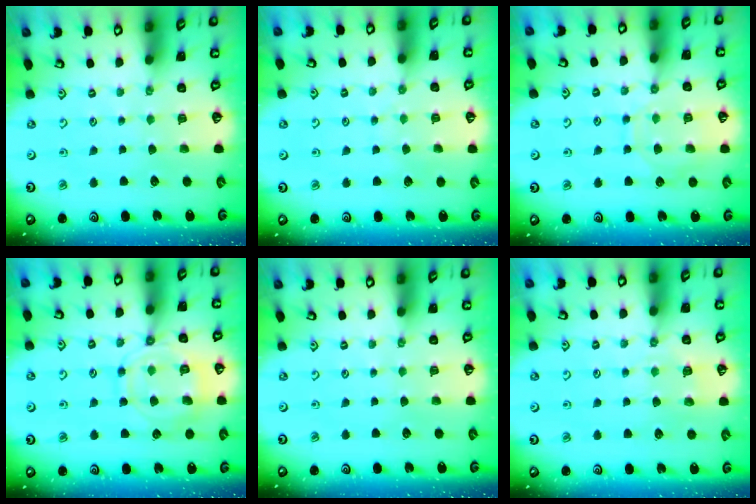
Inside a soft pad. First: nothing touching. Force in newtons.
{"total": 3.8, "press": 3.7, "slide": 0.3}
{"total": 10.3, "press": 10.2, "slide": 0.9}
{"total": 12.3, "press": 12.2, "slide": 1.4}
{"total": 0.0}
{"total": 4.0, "press": 3.9, "slide": 0.6}